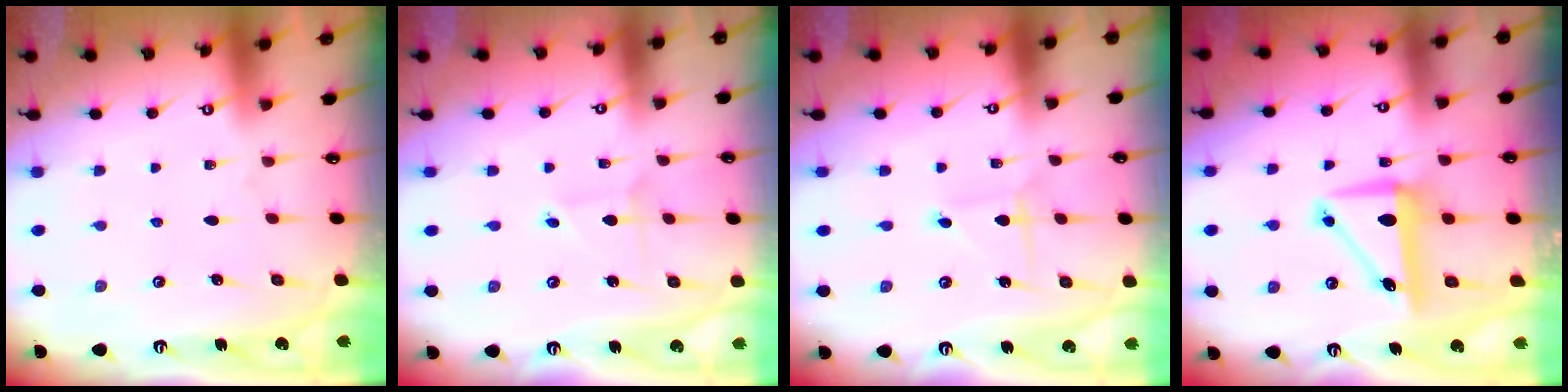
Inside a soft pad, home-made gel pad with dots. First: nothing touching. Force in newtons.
{"total": 2.0, "press": 2.0, "slide": 0.1}
{"total": 2.2, "press": 2.1, "slide": 0.3}
{"total": 8.0, "press": 7.8, "slide": 1.5}